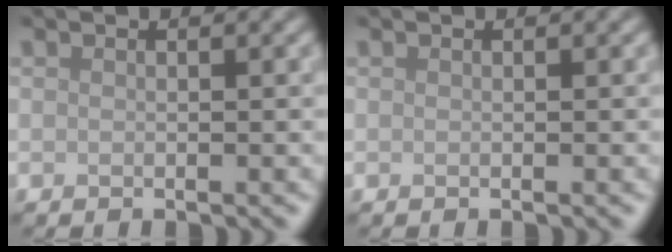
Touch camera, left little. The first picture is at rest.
{"total": 0.0}